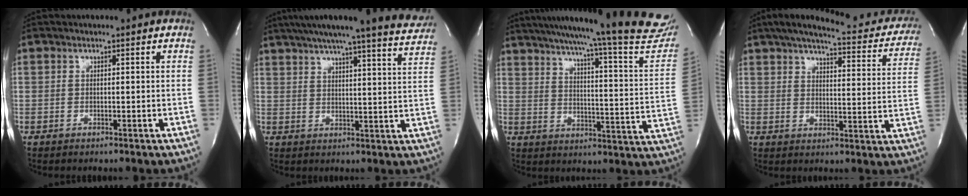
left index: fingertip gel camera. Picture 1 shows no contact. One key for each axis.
{"total": 20.5, "fx": 18.3, "fy": 0.7, "fz": 9.1, "tx": -0.137, "ty": -0.034, "tz": 0.219}
{"total": 28.6, "fx": 25.2, "fy": 0.0, "fz": 13.5, "tx": -0.207, "ty": -0.088, "tz": 0.310}
{"total": 22.6, "fx": 19.3, "fy": 4.9, "fz": 10.6, "tx": -0.152, "ty": -0.017, "tz": 0.225}